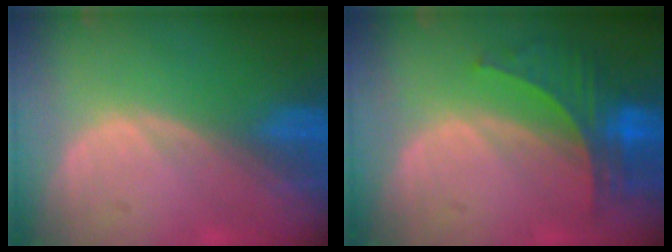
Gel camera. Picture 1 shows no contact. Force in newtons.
{"total": 5.8, "press": 5.7, "slide": 0.5}